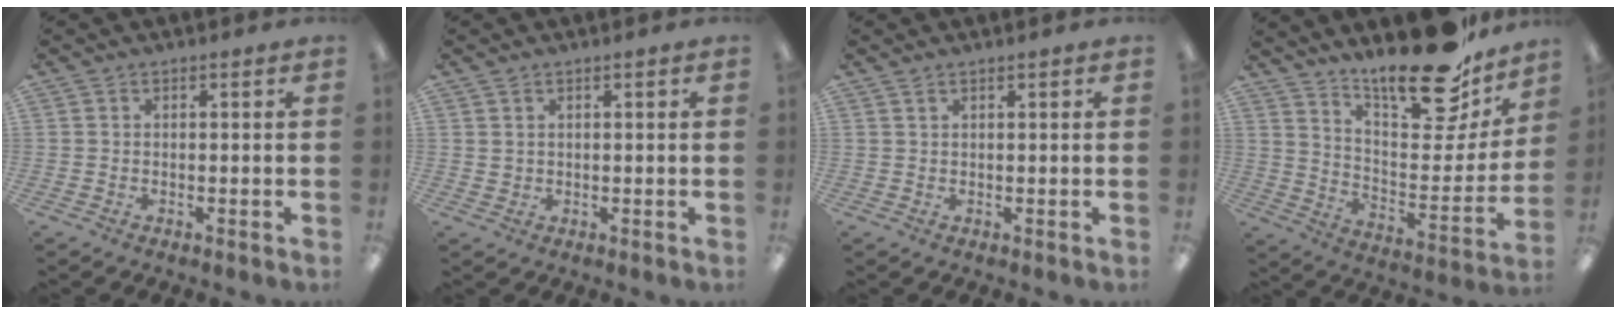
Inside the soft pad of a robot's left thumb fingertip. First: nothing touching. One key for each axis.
{"total": 1.6, "fx": 0.7, "fy": 1.4, "fz": 0.4, "tx": -0.010, "ty": 0.005, "tz": 0.012}
{"total": 0.9, "fx": 0.6, "fy": 0.4, "fz": 0.5, "tx": -0.011, "ty": 0.003, "tz": 0.011}
{"total": 22.4, "fx": 18.4, "fy": 6.6, "fz": 11.0, "tx": -0.156, "ty": -0.135, "tz": 0.307}